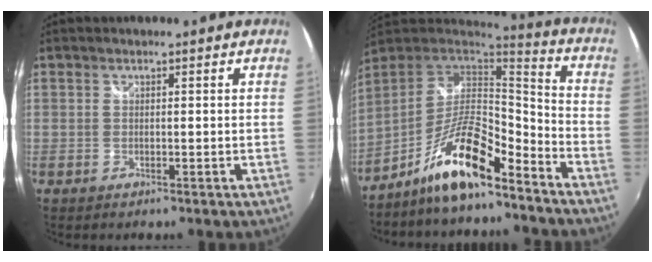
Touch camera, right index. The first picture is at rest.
{"total": 14.2, "force": [-9.6, 3.0, 10.0], "torque": [-0.198, -0.004, -0.178]}